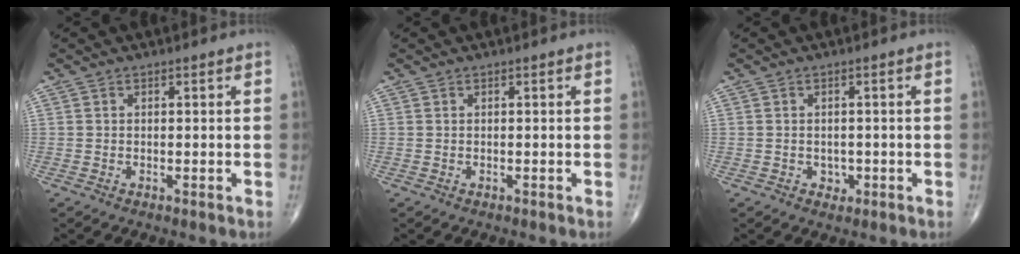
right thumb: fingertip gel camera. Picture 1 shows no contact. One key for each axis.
{"total": 0.0}
{"total": 1.7, "fx": -0.6, "fy": 1.4, "fz": 0.7, "tx": 0.002, "ty": 0.003, "tz": -0.006}